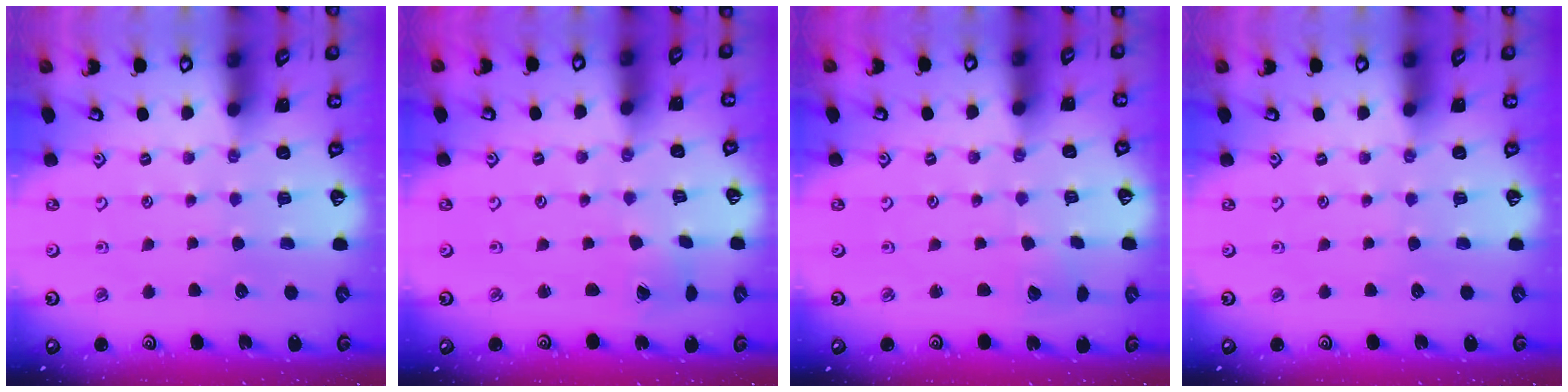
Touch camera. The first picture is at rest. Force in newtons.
{"total": 1.2, "press": 1.2, "slide": 0.2}
{"total": 3.7, "press": 3.7, "slide": 0.3}
{"total": 0.0}